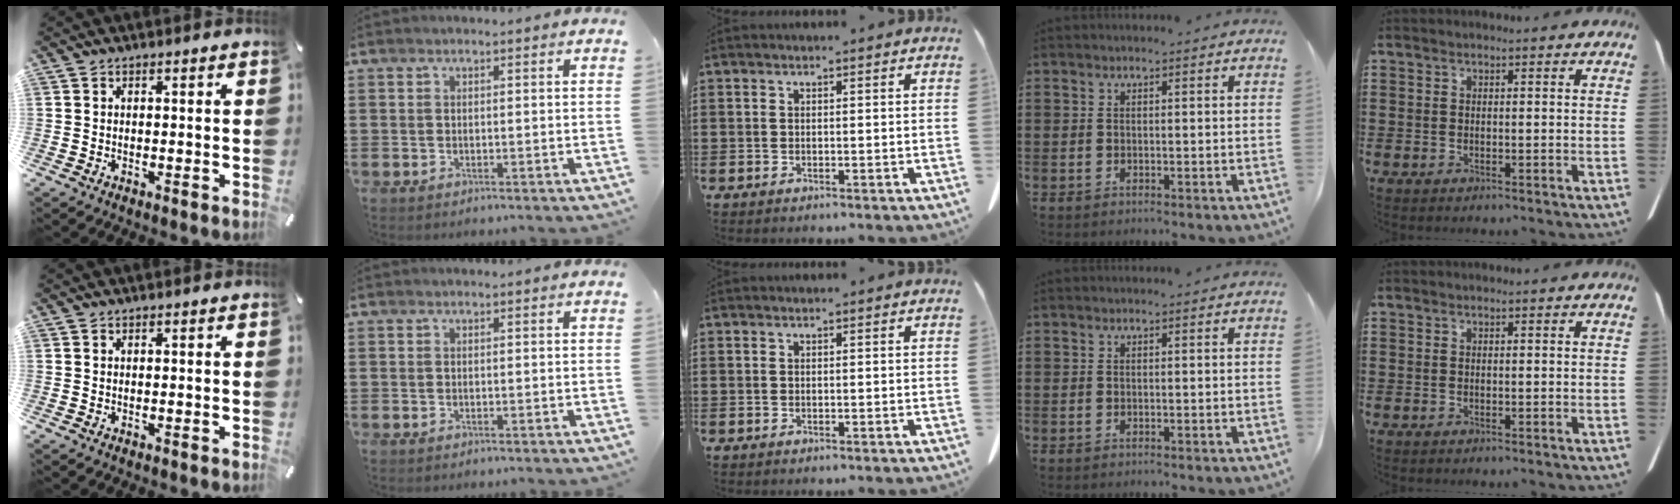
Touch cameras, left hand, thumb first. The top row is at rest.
{}